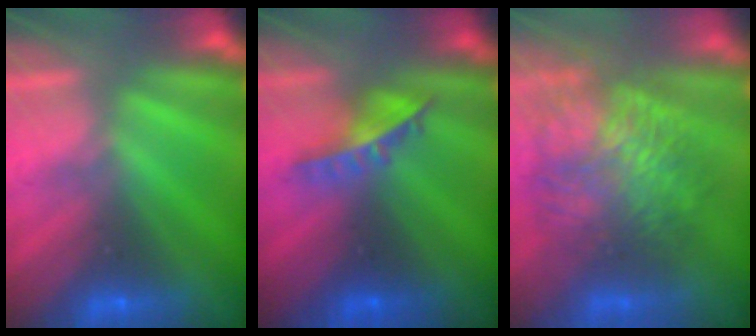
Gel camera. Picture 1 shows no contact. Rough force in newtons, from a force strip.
{"total": 8.3}
{"total": 7.7}